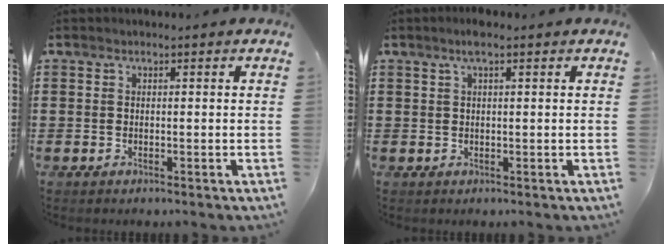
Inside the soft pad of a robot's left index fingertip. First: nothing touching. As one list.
[{"total": 2.0, "force": [1.1, 0.3, 1.7], "torque": [-0.036, 0.005, 0.018]}]